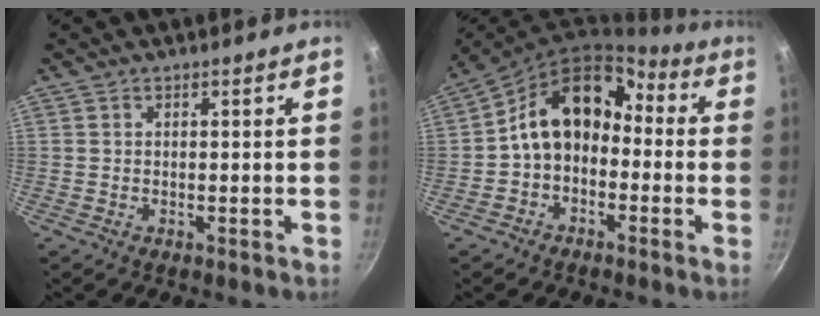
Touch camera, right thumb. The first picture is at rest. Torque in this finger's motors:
{"motor_torque": [0.10, 2.71, 1.49, -0.73, 0.54]}